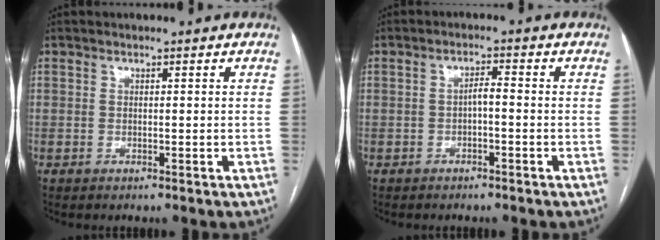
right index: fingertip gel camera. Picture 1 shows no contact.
{"total": 2.0, "force": [-0.6, 0.5, 1.9], "torque": [-0.030, 0.005, -0.011]}